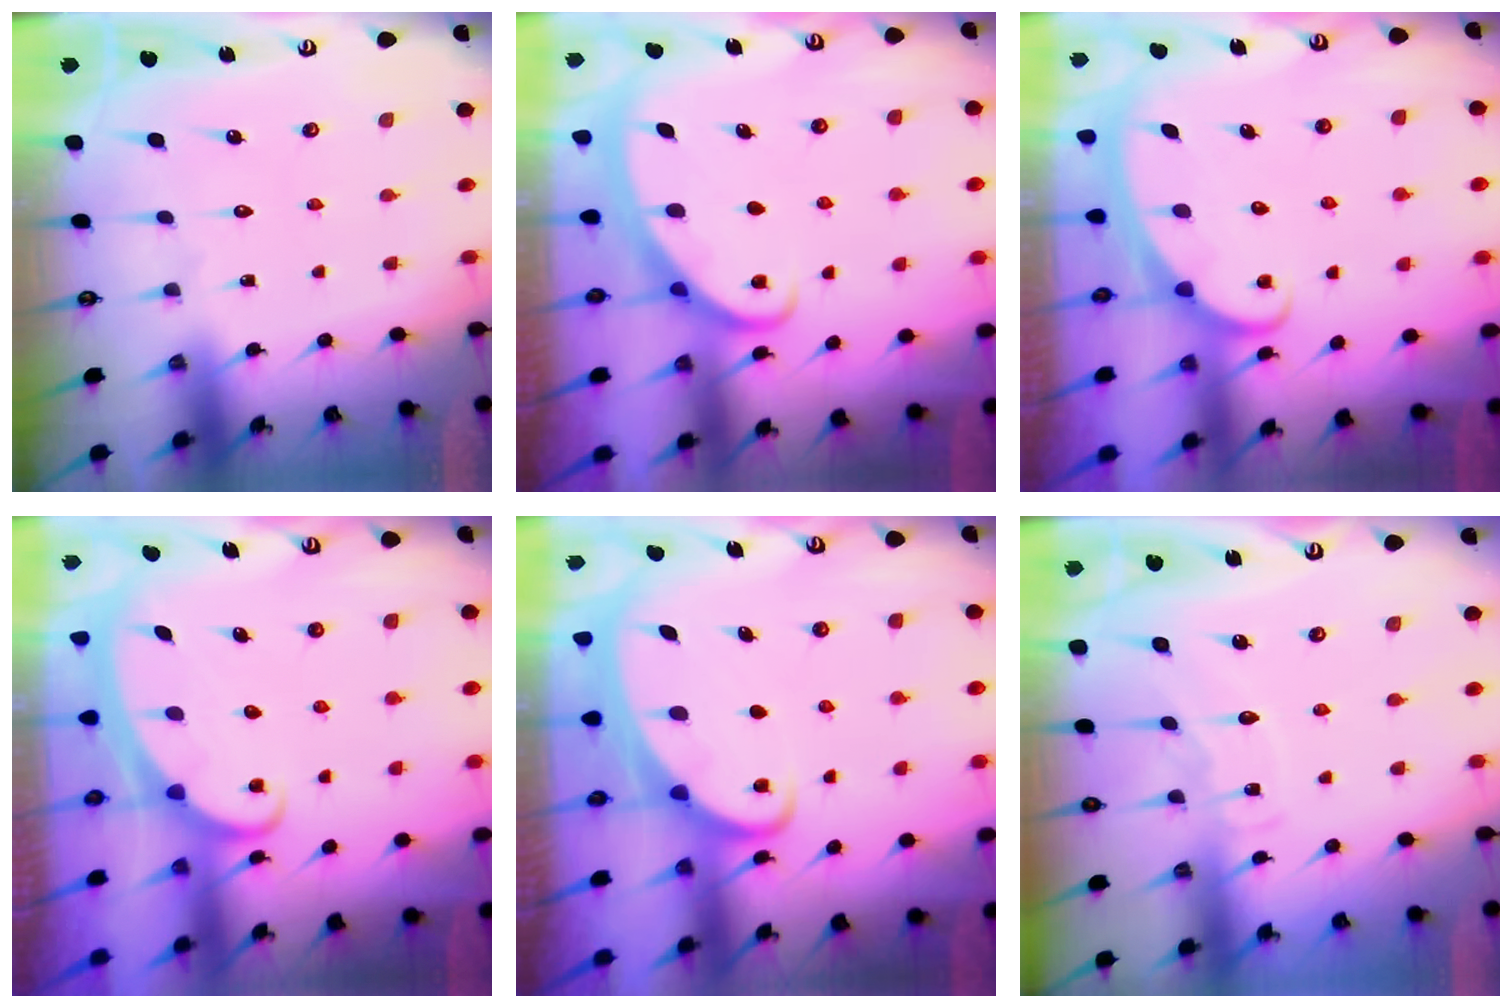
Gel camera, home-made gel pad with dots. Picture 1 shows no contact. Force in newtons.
{"total": 2.8, "press": 2.8, "slide": 0.3}
{"total": 2.3, "press": 2.3, "slide": 0.3}
{"total": 2.3, "press": 2.3, "slide": 0.4}
{"total": 2.8, "press": 2.7, "slide": 0.3}
{"total": 5.9, "press": 5.8, "slide": 0.6}